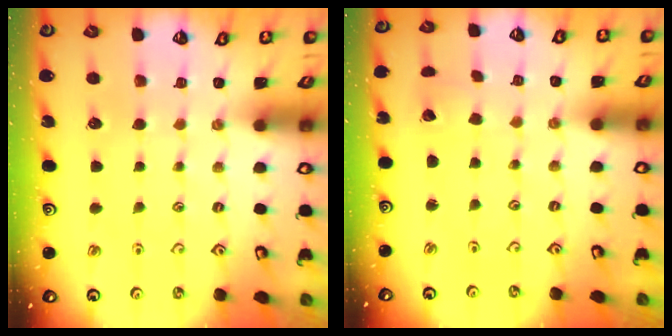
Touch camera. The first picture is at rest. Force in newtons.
{"total": 1.3, "press": 1.3, "slide": 0.0}